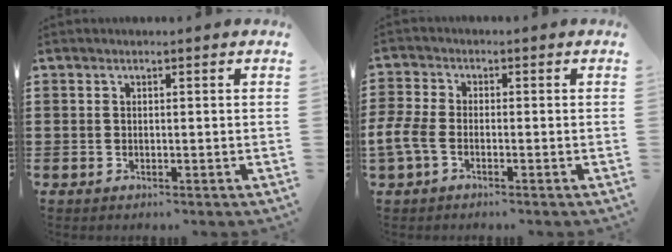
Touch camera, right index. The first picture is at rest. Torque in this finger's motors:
{"motor_torque": [1.59, 0.55, 0.75, 0.19]}